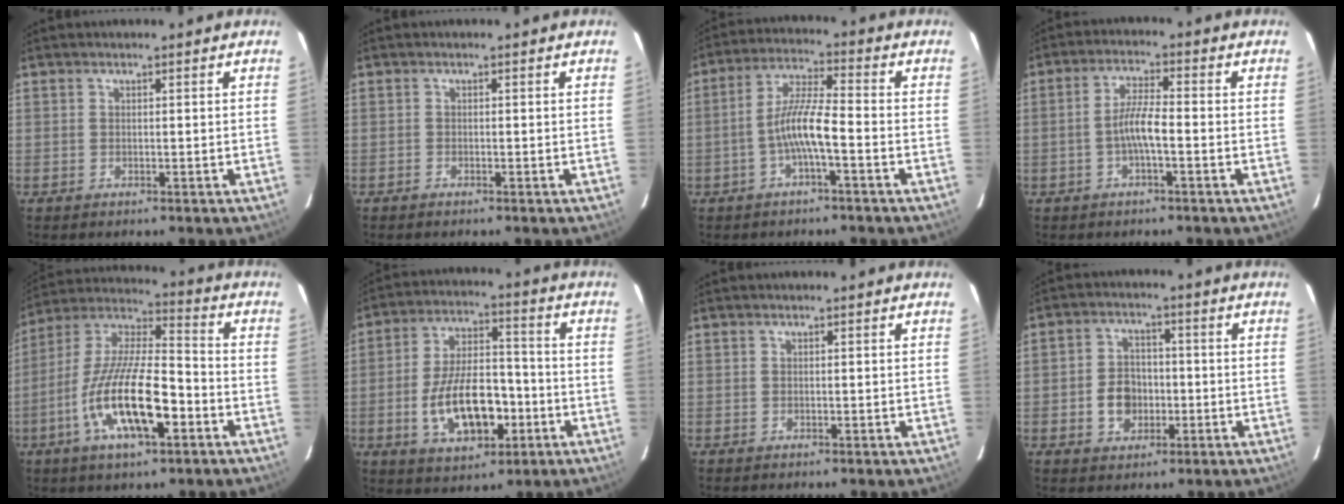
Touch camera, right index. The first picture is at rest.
{"total": 0.5, "force": [-0.5, 0.0, 0.0], "torque": [-0.004, 0.000, -0.010]}
{"total": 7.1, "force": [-2.7, 0.5, 6.6], "torque": [-0.140, 0.012, -0.051]}
{"total": 4.7, "force": [-1.7, 0.4, 4.4], "torque": [-0.088, 0.008, -0.033]}
{"total": 18.0, "force": [-6.9, 5.6, 15.6], "torque": [-0.312, -0.015, -0.131]}
{"total": 14.6, "force": [-4.6, 7.5, 11.7], "torque": [-0.227, 0.009, -0.064]}
{"total": 0.0}
{"total": 6.5, "force": [-1.7, 5.4, 3.3], "torque": [-0.068, 0.017, -0.022]}